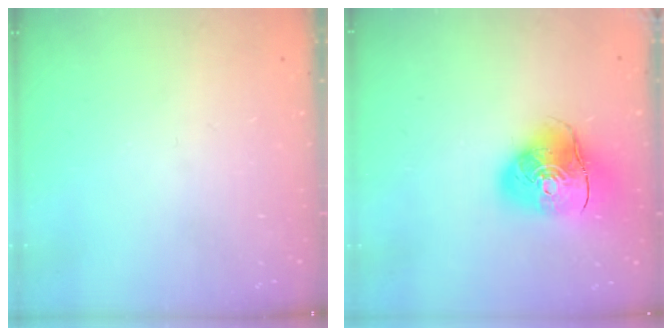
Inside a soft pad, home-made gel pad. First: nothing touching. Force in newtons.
{"total": 12.7, "press": 12.6, "slide": 2.0}